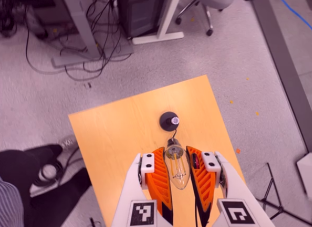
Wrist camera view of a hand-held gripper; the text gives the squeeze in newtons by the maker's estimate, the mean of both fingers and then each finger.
{"total": 23.5, "left": 26.5, "right": 20.6}